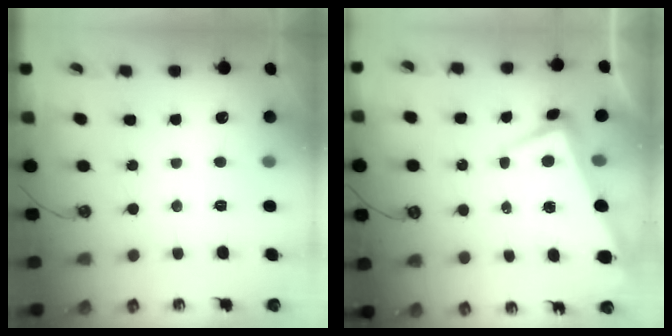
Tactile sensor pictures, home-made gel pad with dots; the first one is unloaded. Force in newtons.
{"total": 1.1, "press": 0.6, "slide": 0.9}